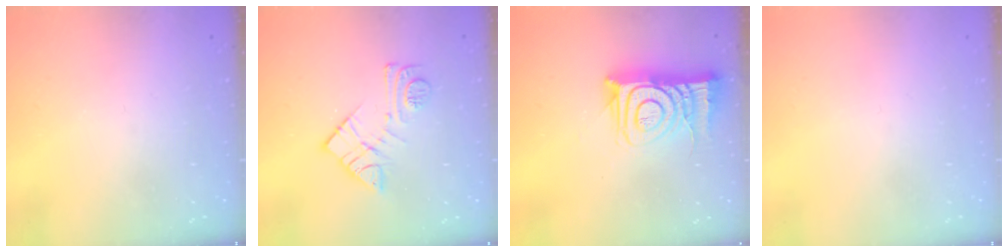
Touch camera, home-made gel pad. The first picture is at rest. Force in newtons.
{"total": 11.3, "press": 11.3, "slide": 0.4}
{"total": 13.6, "press": 13.6, "slide": 1.0}
{"total": 1.5, "press": 1.5, "slide": 0.1}